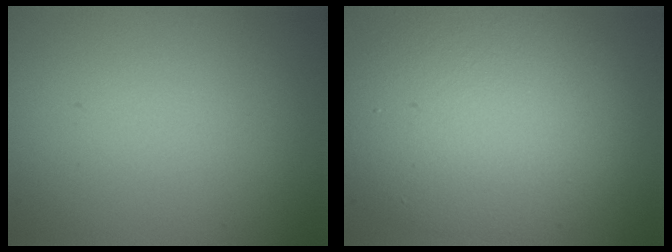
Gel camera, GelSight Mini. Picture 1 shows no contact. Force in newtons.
{"total": 9.8, "press": 9.8, "slide": 0.3}